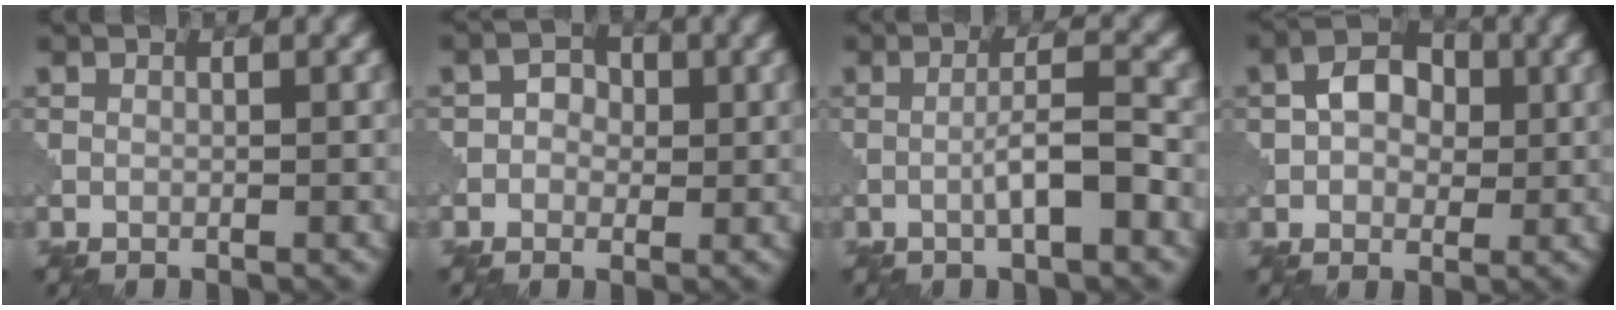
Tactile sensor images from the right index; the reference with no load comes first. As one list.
[{"total": 2.0, "force": [-0.2, 1.8, 0.9], "torque": [-0.002, 0.003, -0.010]}, {"total": 3.4, "force": [-1.2, 0.4, 3.2], "torque": [-0.054, 0.011, -0.024]}, {"total": 4.6, "force": [0.6, 3.4, 3.1], "torque": [-0.048, 0.009, -0.002]}]